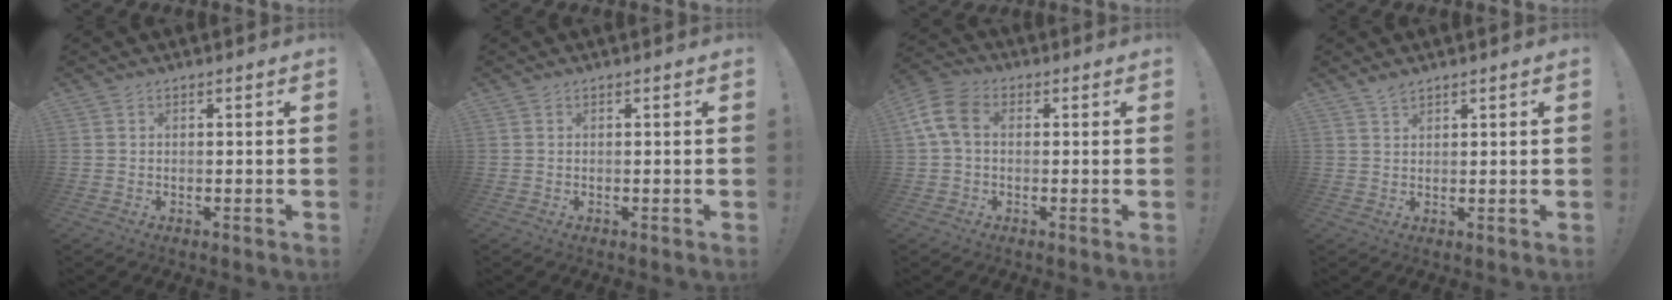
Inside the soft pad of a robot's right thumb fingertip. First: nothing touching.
{"total": 0.0}
{"total": 9.0, "force": [1.5, 6.0, 6.5], "torque": [-0.136, 0.011, 0.034]}
{"total": 2.2, "force": [1.9, 0.7, 1.0], "torque": [-0.009, -0.012, 0.033]}